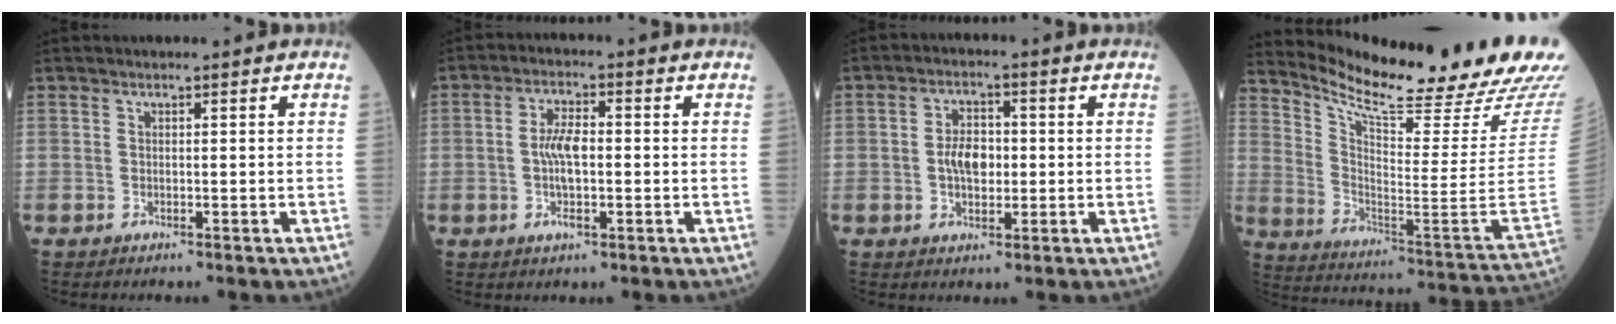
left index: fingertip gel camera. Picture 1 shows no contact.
{"total": 5.4, "force": [-0.6, 2.0, 5.0], "torque": [-0.107, 0.005, -0.013]}
{"total": 4.9, "force": [-0.3, 2.9, 4.0], "torque": [-0.078, 0.009, -0.004]}
{"total": 27.9, "force": [24.2, 1.0, 14.0], "torque": [-0.237, -0.096, 0.337]}